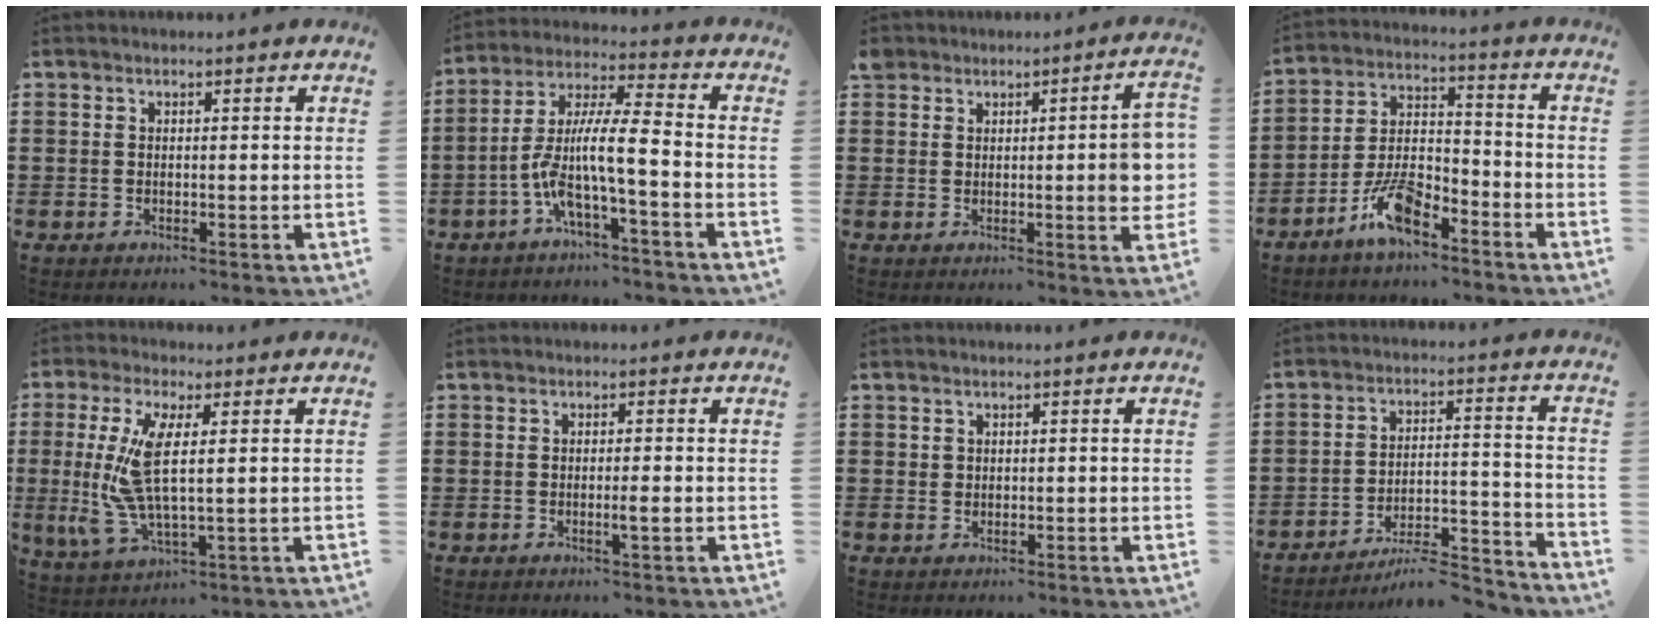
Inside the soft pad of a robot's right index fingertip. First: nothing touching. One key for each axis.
{"total": 9.2, "fx": -3.6, "fy": 1.4, "fz": 8.4, "tx": -0.183, "ty": -0.023, "tz": -0.077}
{"total": 6.7, "fx": 1.1, "fy": 2.2, "fz": 6.2, "tx": -0.077, "ty": -0.009, "tz": 0.017}
{"total": 8.4, "fx": -5.9, "fy": 2.7, "fz": 5.3, "tx": -0.113, "ty": 0.009, "tz": -0.112}
{"total": 9.7, "fx": 1.3, "fy": 3.0, "fz": 9.1, "tx": -0.207, "ty": -0.019, "tz": 0.020}
{"total": 1.7, "fx": -0.5, "fy": -0.1, "fz": 1.6, "tx": -0.026, "ty": -0.004, "tz": -0.009}
{"total": 0.7, "fx": 0.4, "fy": 0.6, "fz": 0.1, "tx": -0.003, "ty": 0.002, "tz": 0.008}
{"total": 7.1, "fx": -6.4, "fy": 0.9, "fz": 2.9, "tx": -0.041, "ty": 0.005, "tz": -0.122}